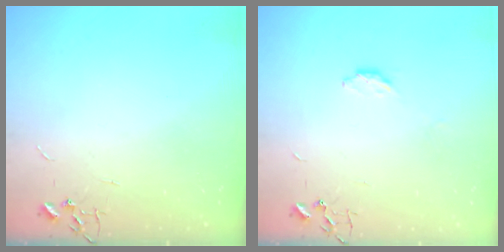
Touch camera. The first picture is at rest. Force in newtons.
{"total": 4.2, "press": 4.2, "slide": 0.4}